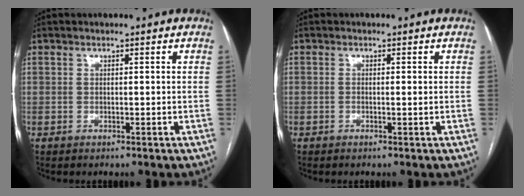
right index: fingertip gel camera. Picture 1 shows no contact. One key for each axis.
{"total": 0.6, "fx": 0.1, "fy": 0.1, "fz": 0.6, "tx": -0.009, "ty": 0.002, "tz": 0.003}